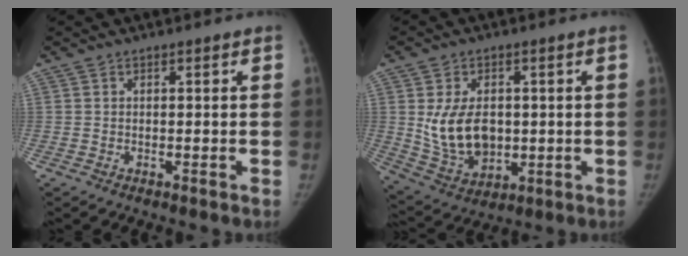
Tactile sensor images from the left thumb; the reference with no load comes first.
{"total": 11.9, "force": [0.7, 8.2, 8.7], "torque": [-0.132, -0.012, 0.034]}